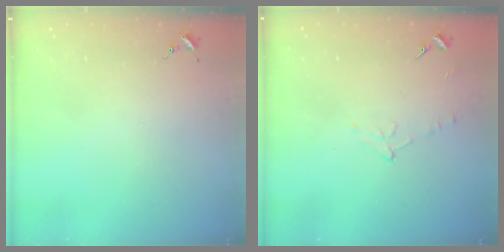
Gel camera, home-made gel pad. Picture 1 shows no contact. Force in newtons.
{"total": 4.9, "press": 4.8, "slide": 1.3}